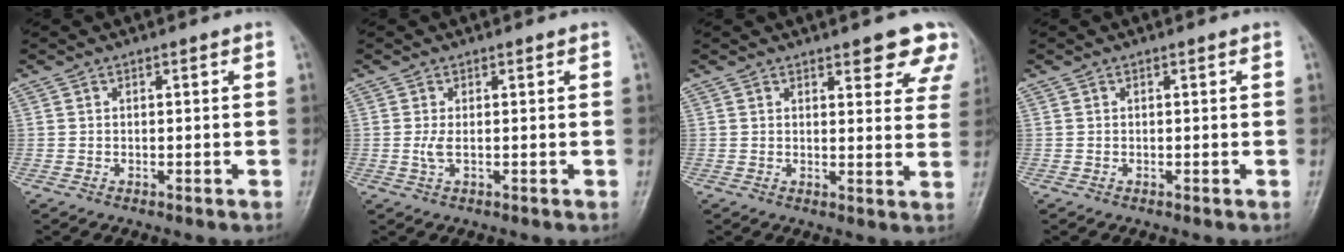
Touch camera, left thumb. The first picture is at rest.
{"total": 1.8, "force": [0.1, 0.5, 1.7], "torque": [-0.039, -0.001, 0.006]}
{"total": 8.8, "force": [6.3, 3.1, 5.3], "torque": [-0.024, -0.029, 0.064]}
{"total": 0.0}